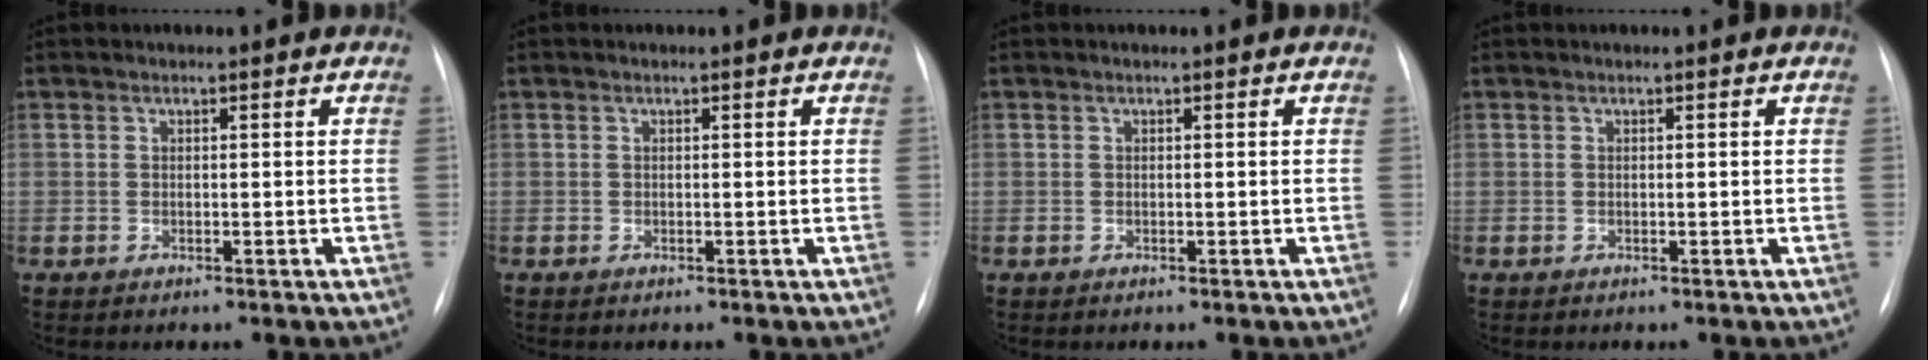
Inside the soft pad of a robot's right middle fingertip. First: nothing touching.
{"total": 0.0}
{"total": 0.0}
{"total": 0.0}